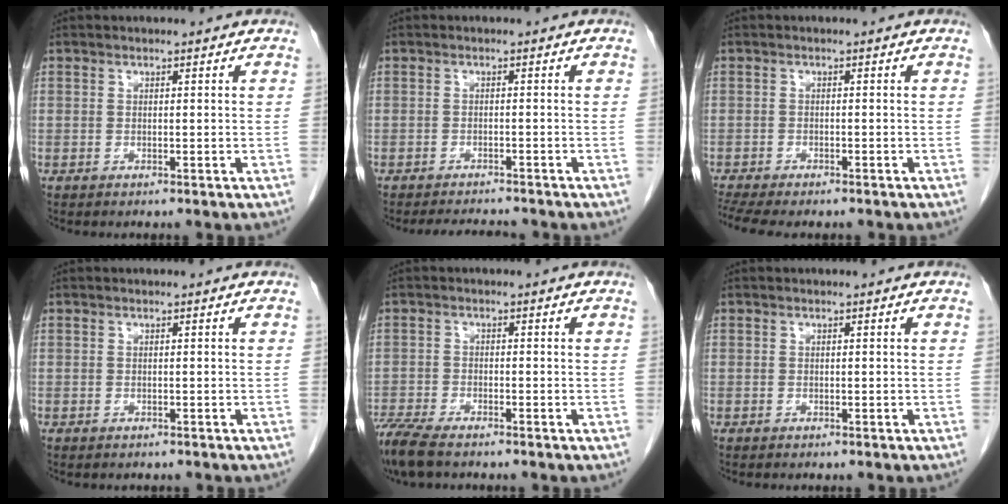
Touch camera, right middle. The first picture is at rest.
{"total": 4.4, "force": [-4.2, 0.5, 1.1], "torque": [-0.016, -0.010, -0.061]}
{"total": 7.8, "force": [-6.5, 2.0, 3.9], "torque": [-0.067, -0.001, -0.098]}
{"total": 0.6, "force": [-0.5, 0.3, 0.1], "torque": [-0.008, 0.001, -0.007]}
{"total": 6.8, "force": [-5.6, 1.5, 3.6], "torque": [-0.074, -0.017, -0.104]}
{"total": 0.0}